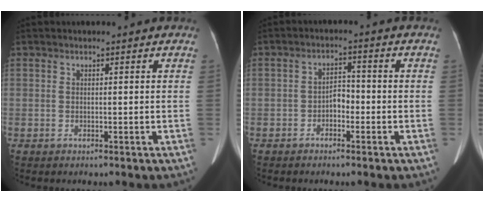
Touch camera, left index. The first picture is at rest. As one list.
[{"total": 2.8, "force": [-1.2, 1.6, 1.9], "torque": [-0.029, 0.015, -0.026]}]